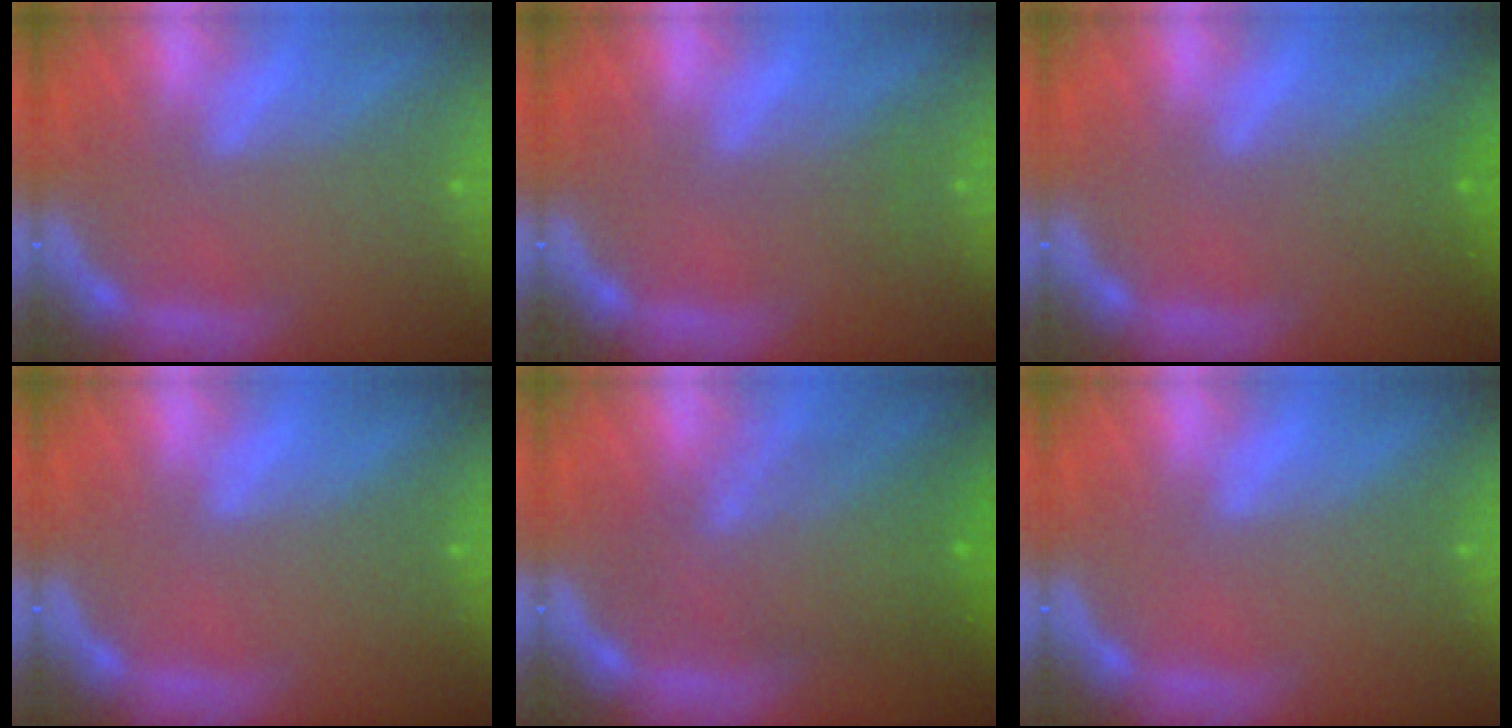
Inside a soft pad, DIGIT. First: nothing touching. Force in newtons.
{"total": 1.5}
{"total": 2.0}
{"total": 0.0}
{"total": 7.6}
{"total": 0.0}